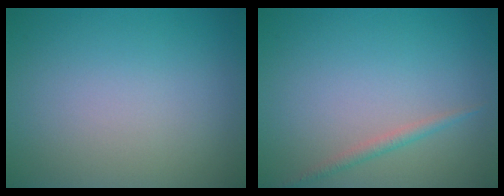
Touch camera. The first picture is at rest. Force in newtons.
{"total": 1.2, "press": 1.1, "slide": 0.1}